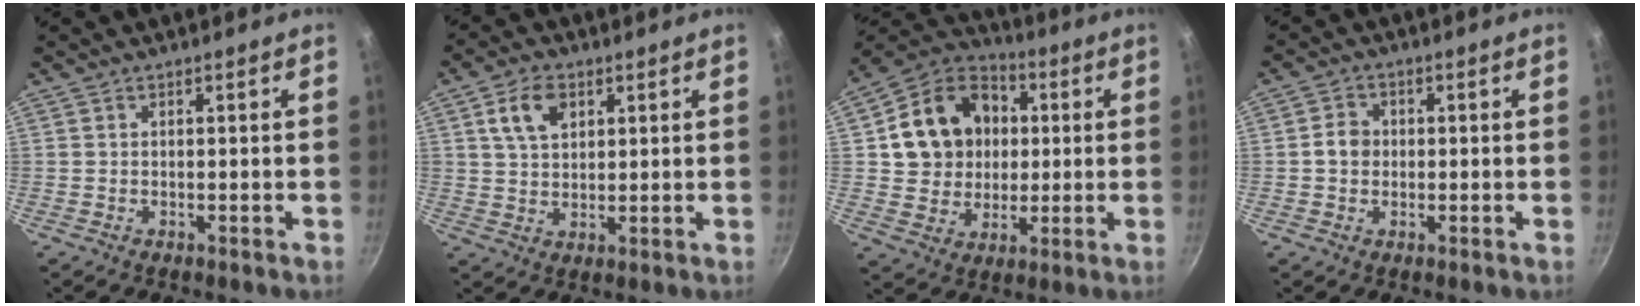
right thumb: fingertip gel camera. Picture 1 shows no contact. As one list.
[{"total": 7.2, "force": [2.9, 4.7, 4.6], "torque": [-0.070, -0.001, 0.052]}, {"total": 17.2, "force": [2.6, 14.6, 8.8], "torque": [-0.123, 0.021, 0.043]}, {"total": 3.6, "force": [-0.2, 3.2, 1.8], "torque": [-0.014, 0.012, -0.008]}]